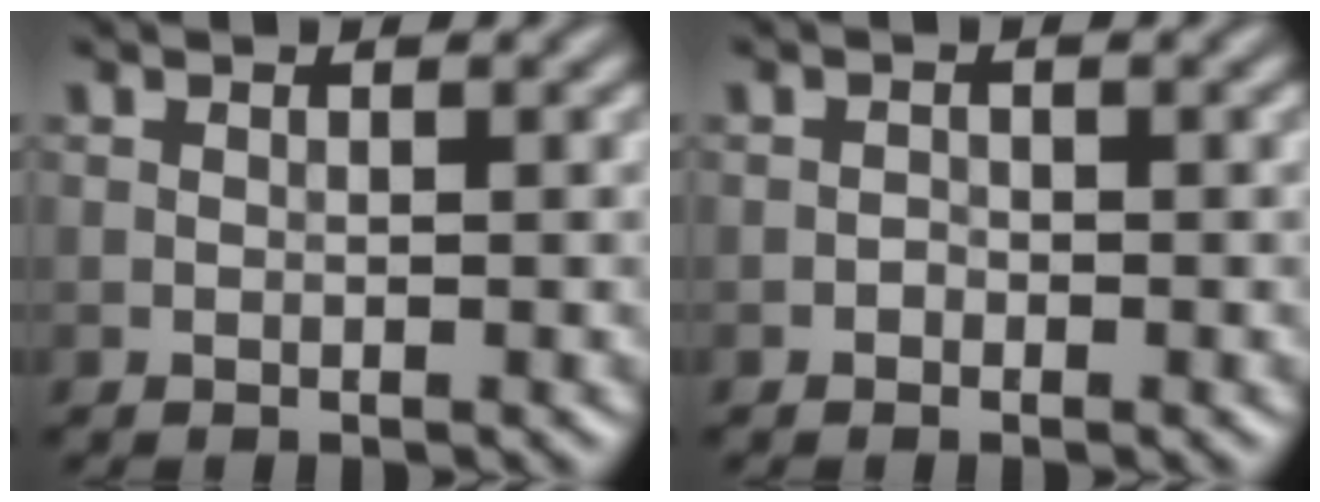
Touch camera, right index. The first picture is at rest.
{"total": 0.5, "force": [-0.3, 0.4, 0.1], "torque": [0.001, -0.001, -0.007]}